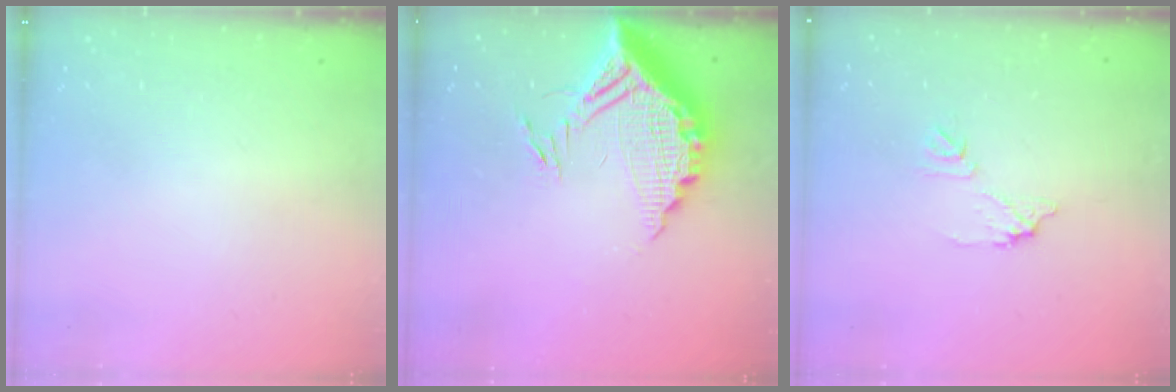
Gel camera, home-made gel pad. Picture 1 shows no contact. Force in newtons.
{"total": 16.3, "press": 16.3, "slide": 1.3}
{"total": 7.4, "press": 7.4, "slide": 0.4}